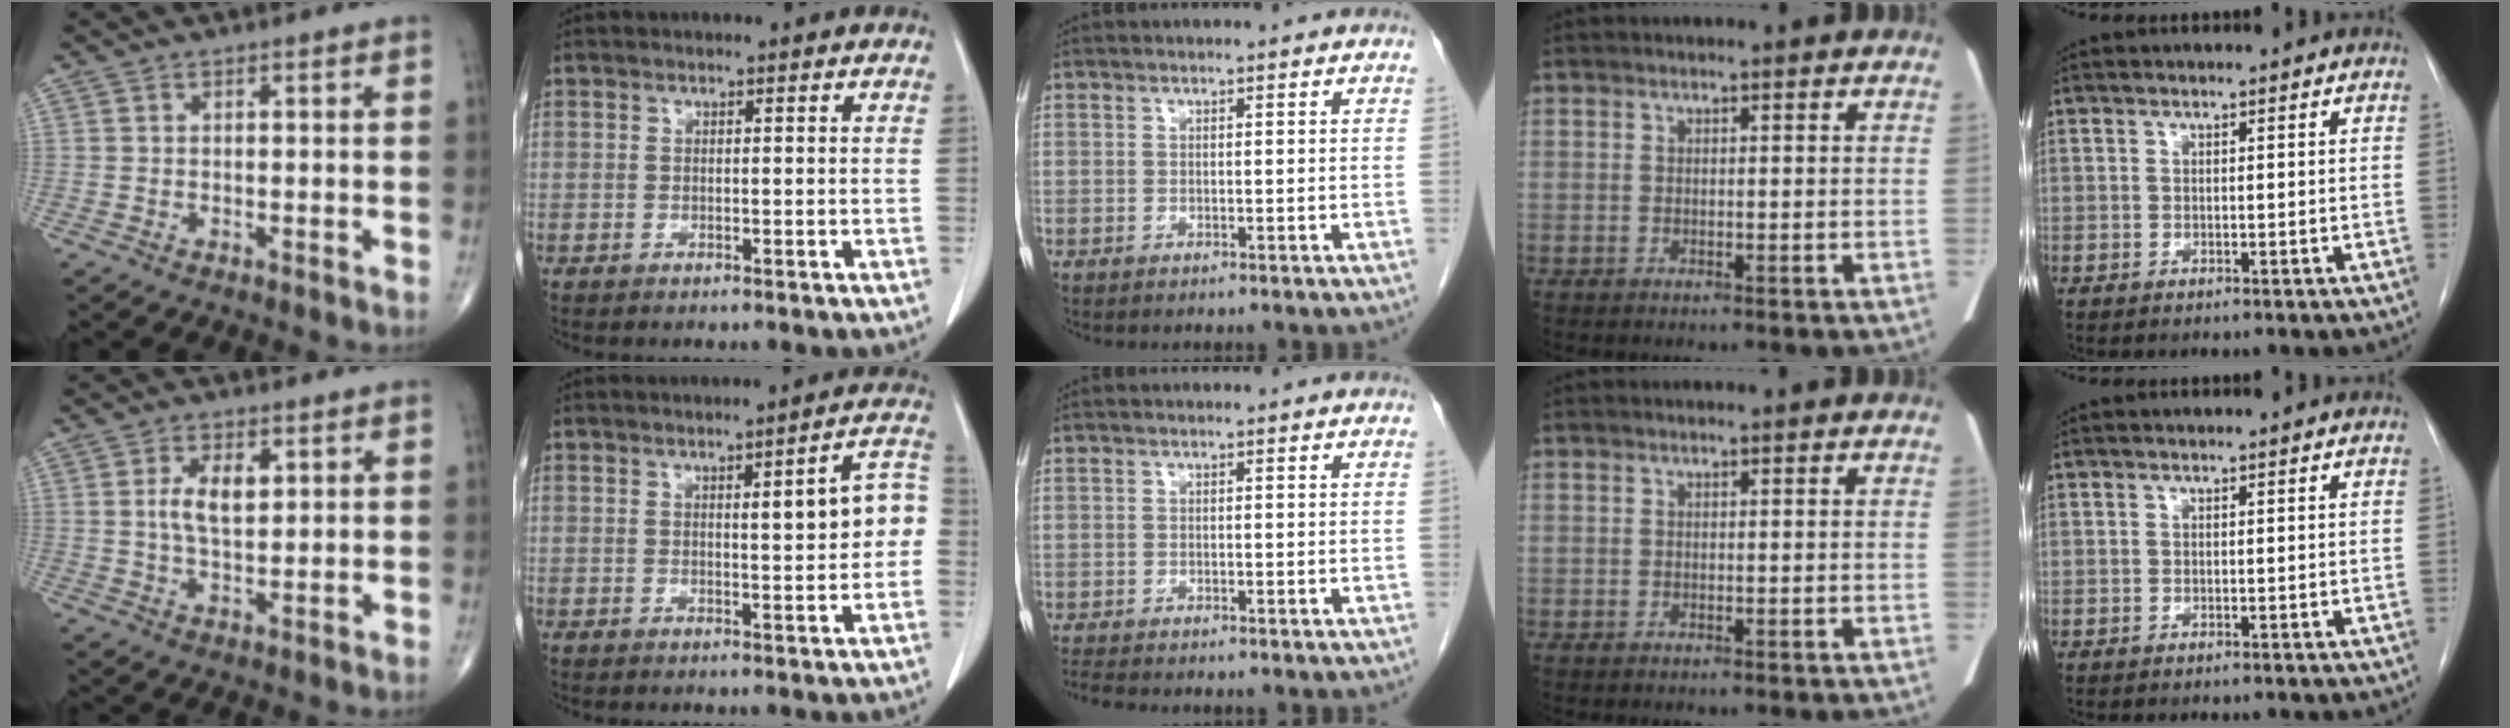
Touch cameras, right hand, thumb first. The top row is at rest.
{"thumb": {"total": 6.2, "force": [1.4, 3.2, 5.1], "torque": [-0.090, -0.005, 0.024]}, "index": {"total": 7.1, "force": [0.5, 1.4, 6.9], "torque": [-0.084, 0.021, 0.005]}, "middle": {"total": 2.1, "force": [-2.0, 0.2, 0.7], "torque": [-0.019, -0.008, -0.031]}}